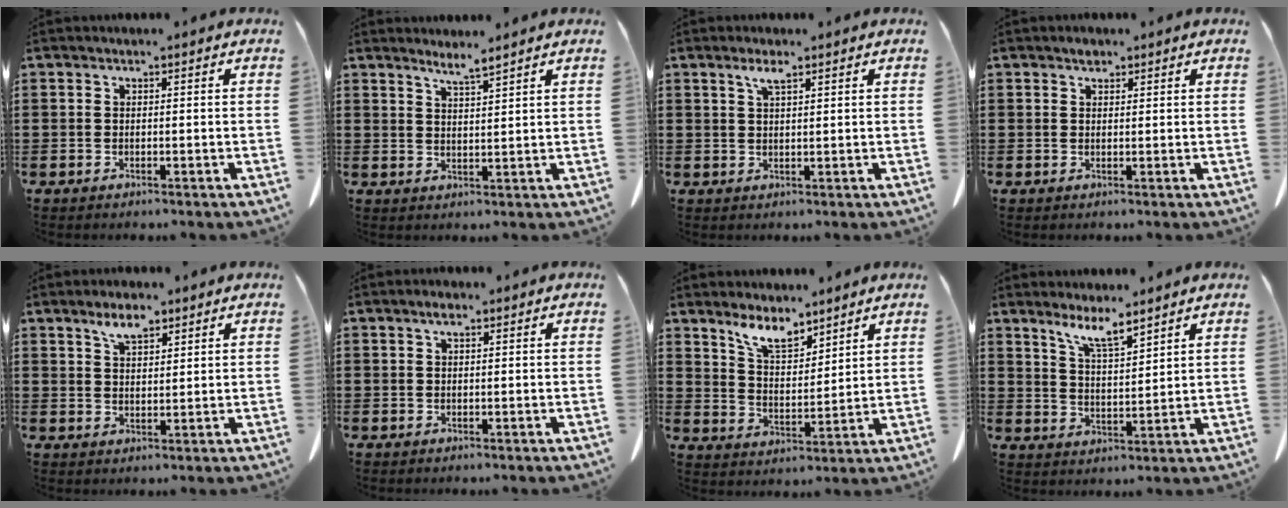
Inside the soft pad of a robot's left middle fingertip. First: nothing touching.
{"total": 3.1, "force": [2.7, -0.4, 1.3], "torque": [-0.032, -0.007, 0.049]}
{"total": 2.5, "force": [1.6, 0.4, 1.9], "torque": [-0.040, 0.000, 0.029]}
{"total": 1.2, "force": [0.9, 0.6, 0.4], "torque": [-0.011, 0.001, 0.019]}
{"total": 4.2, "force": [2.9, 1.5, 2.6], "torque": [-0.048, 0.000, 0.051]}
{"total": 1.4, "force": [0.7, 0.3, 1.1], "torque": [-0.024, 0.001, 0.012]}
{"total": 6.6, "force": [5.7, 2.0, 2.6], "torque": [-0.069, -0.021, 0.107]}
{"total": 6.0, "force": [5.1, 0.3, 3.1], "torque": [-0.075, -0.016, 0.090]}